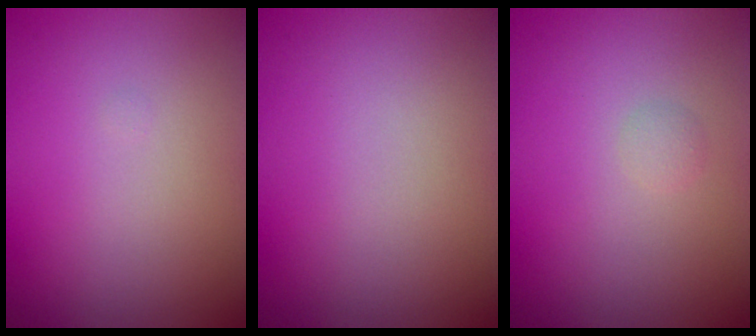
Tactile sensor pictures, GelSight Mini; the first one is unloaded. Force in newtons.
{"total": 0.0}
{"total": 0.7, "press": 0.7, "slide": 0.0}